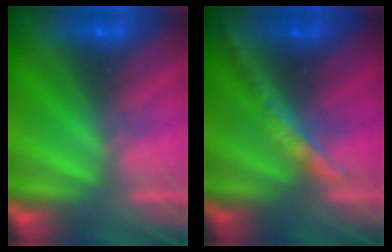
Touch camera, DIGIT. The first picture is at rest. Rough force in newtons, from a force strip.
{"total": 2.4}